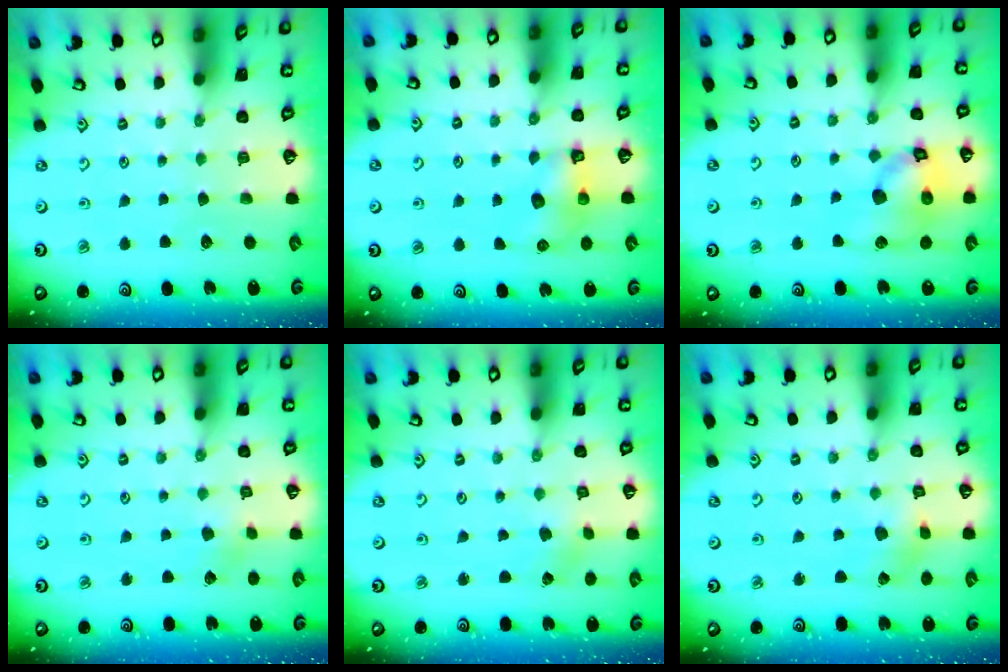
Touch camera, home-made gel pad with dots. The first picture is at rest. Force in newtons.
{"total": 6.6, "press": 6.6, "slide": 0.3}
{"total": 14.6, "press": 14.5, "slide": 2.1}
{"total": 2.4, "press": 2.4, "slide": 0.3}
{"total": 0.6, "press": 0.6, "slide": 0.1}
{"total": 1.4, "press": 1.4, "slide": 0.2}